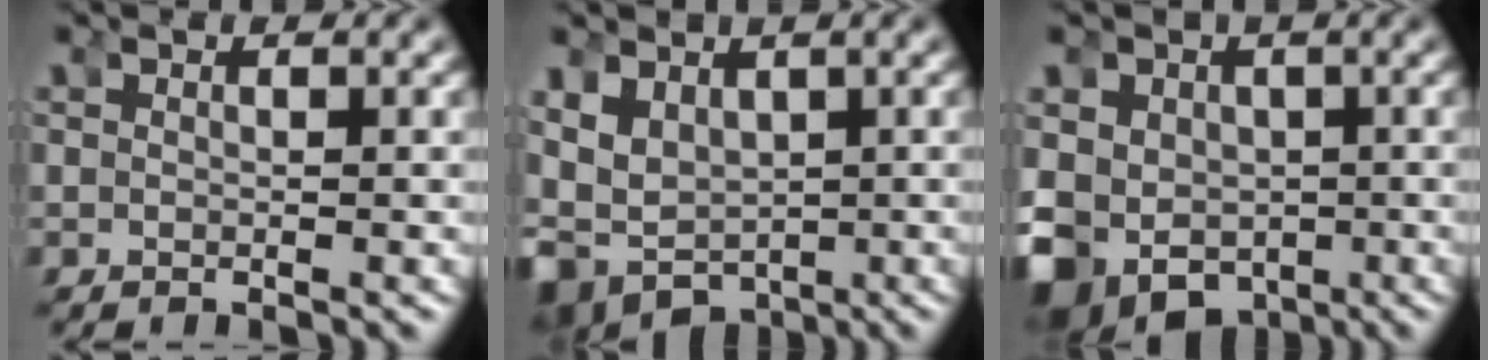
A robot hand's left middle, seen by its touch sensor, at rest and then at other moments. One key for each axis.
{"total": 9.8, "fx": -1.8, "fy": 8.5, "fz": 4.4, "tx": -0.141, "ty": -0.048, "tz": -0.022}
{"total": 12.2, "fx": -4.6, "fy": 9.7, "fz": 5.7, "tx": -0.150, "ty": -0.077, "tz": -0.048}